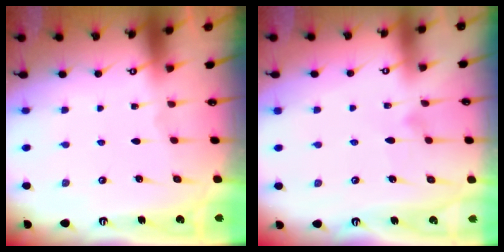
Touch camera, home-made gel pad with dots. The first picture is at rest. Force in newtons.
{"total": 7.2, "press": 7.2, "slide": 0.3}